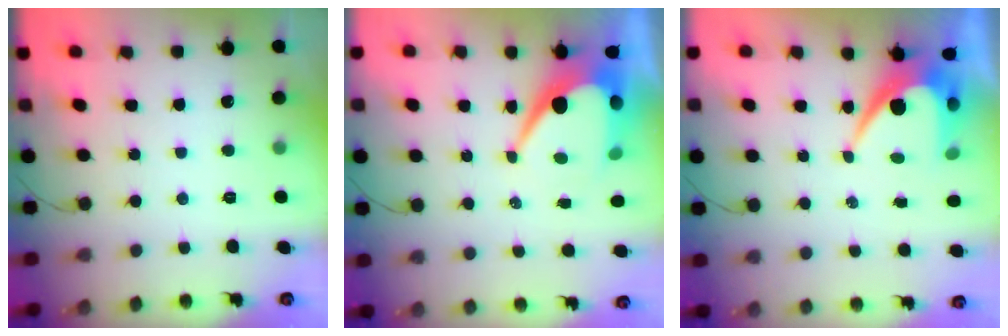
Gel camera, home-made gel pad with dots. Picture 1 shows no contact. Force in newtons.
{"total": 12.7, "press": 12.7, "slide": 1.1}
{"total": 10.4, "press": 10.4, "slide": 0.5}